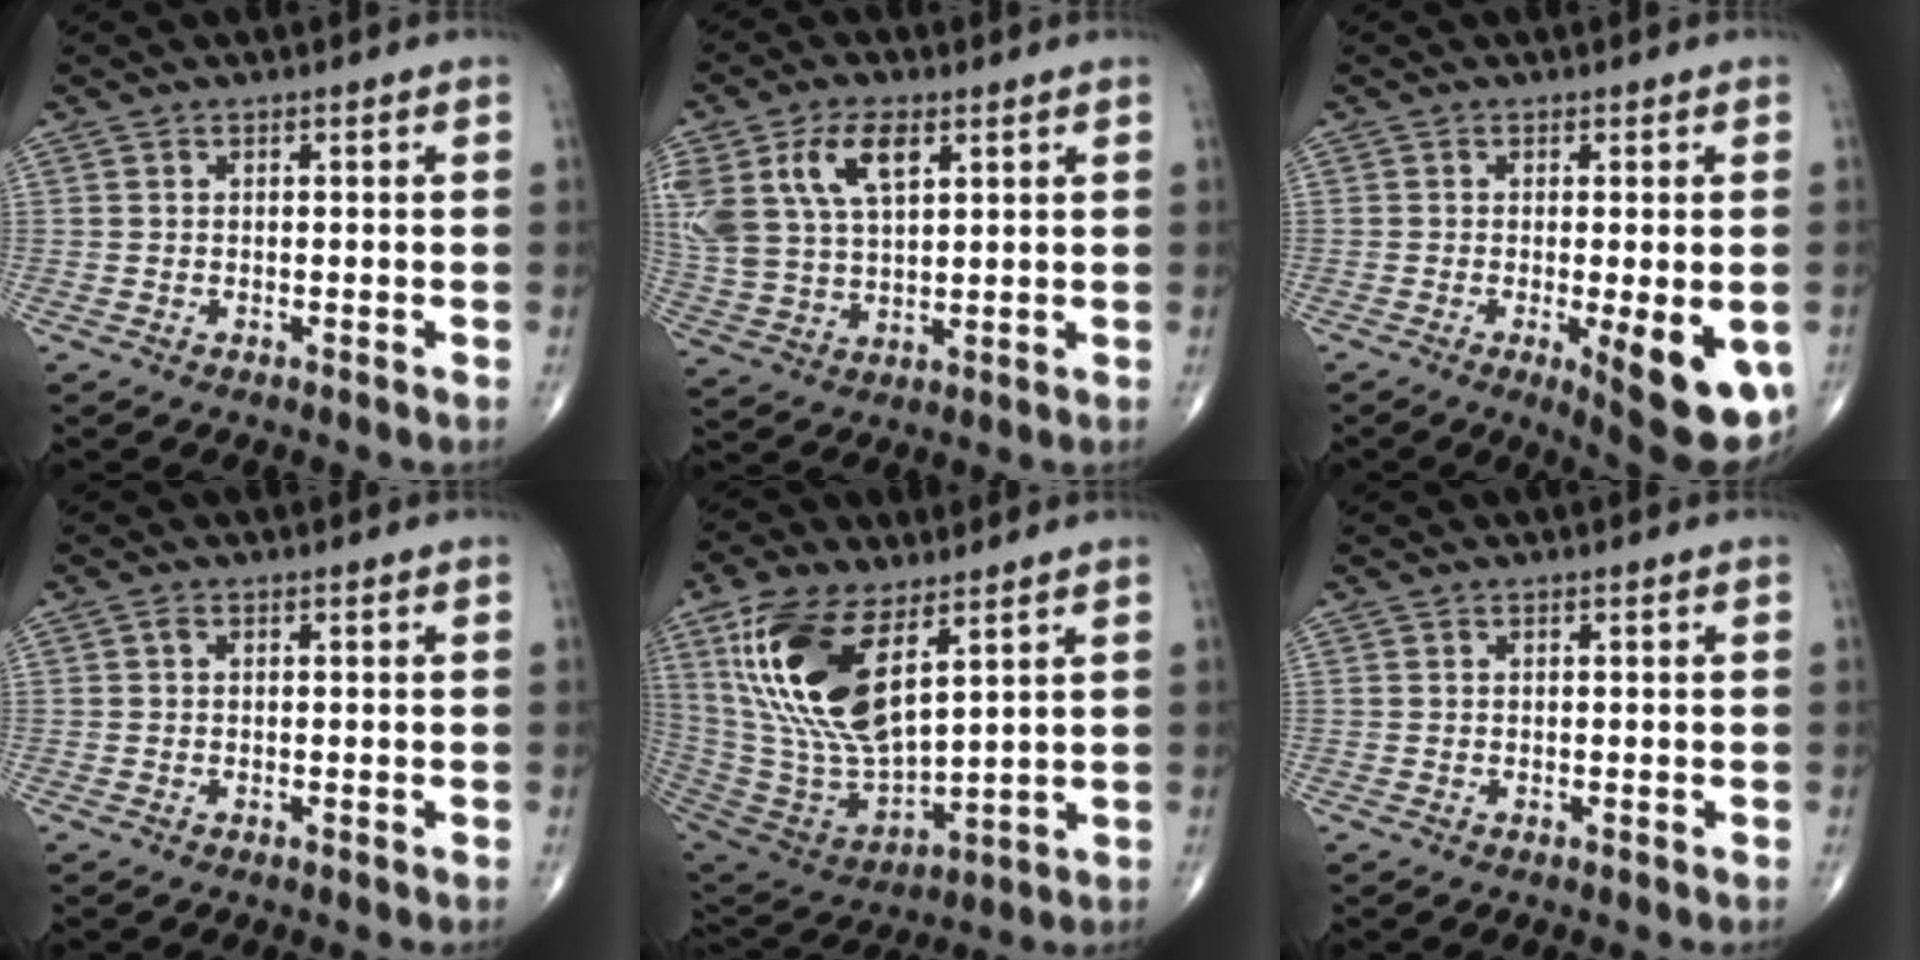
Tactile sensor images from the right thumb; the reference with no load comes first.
{"total": 14.7, "force": [6.1, 8.1, 10.7], "torque": [-0.223, -0.010, 0.123]}
{"total": 11.9, "force": [-3.7, 3.4, 10.8], "torque": [-0.127, -0.019, -0.042]}
{"total": 0.6, "force": [0.1, 0.4, 0.4], "torque": [-0.008, 0.001, -0.001]}
{"total": 21.1, "force": [8.7, 9.6, 16.7], "torque": [-0.329, -0.038, 0.178]}
{"total": 0.0}